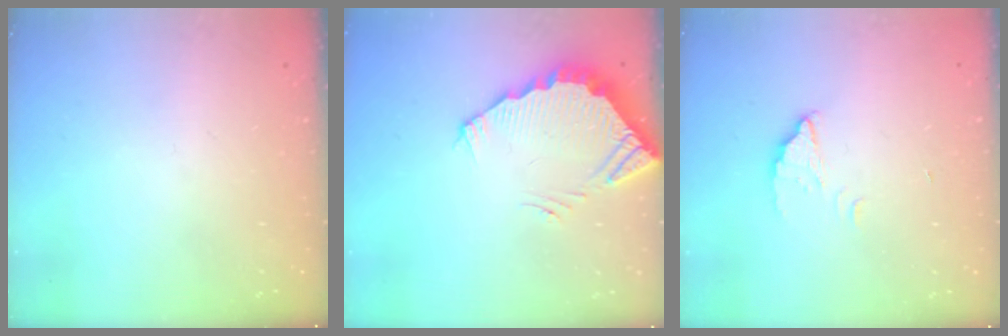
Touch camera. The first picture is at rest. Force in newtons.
{"total": 3.7, "press": 3.6, "slide": 0.2}
{"total": 2.2, "press": 2.2, "slide": 0.2}